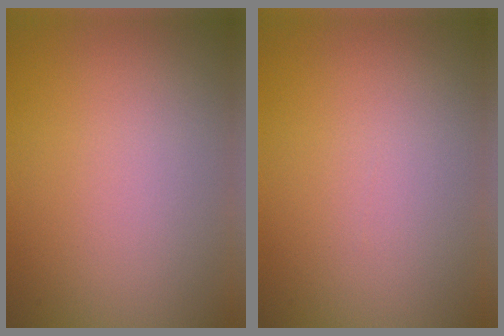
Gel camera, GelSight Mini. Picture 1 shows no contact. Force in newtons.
{"total": 0.0}